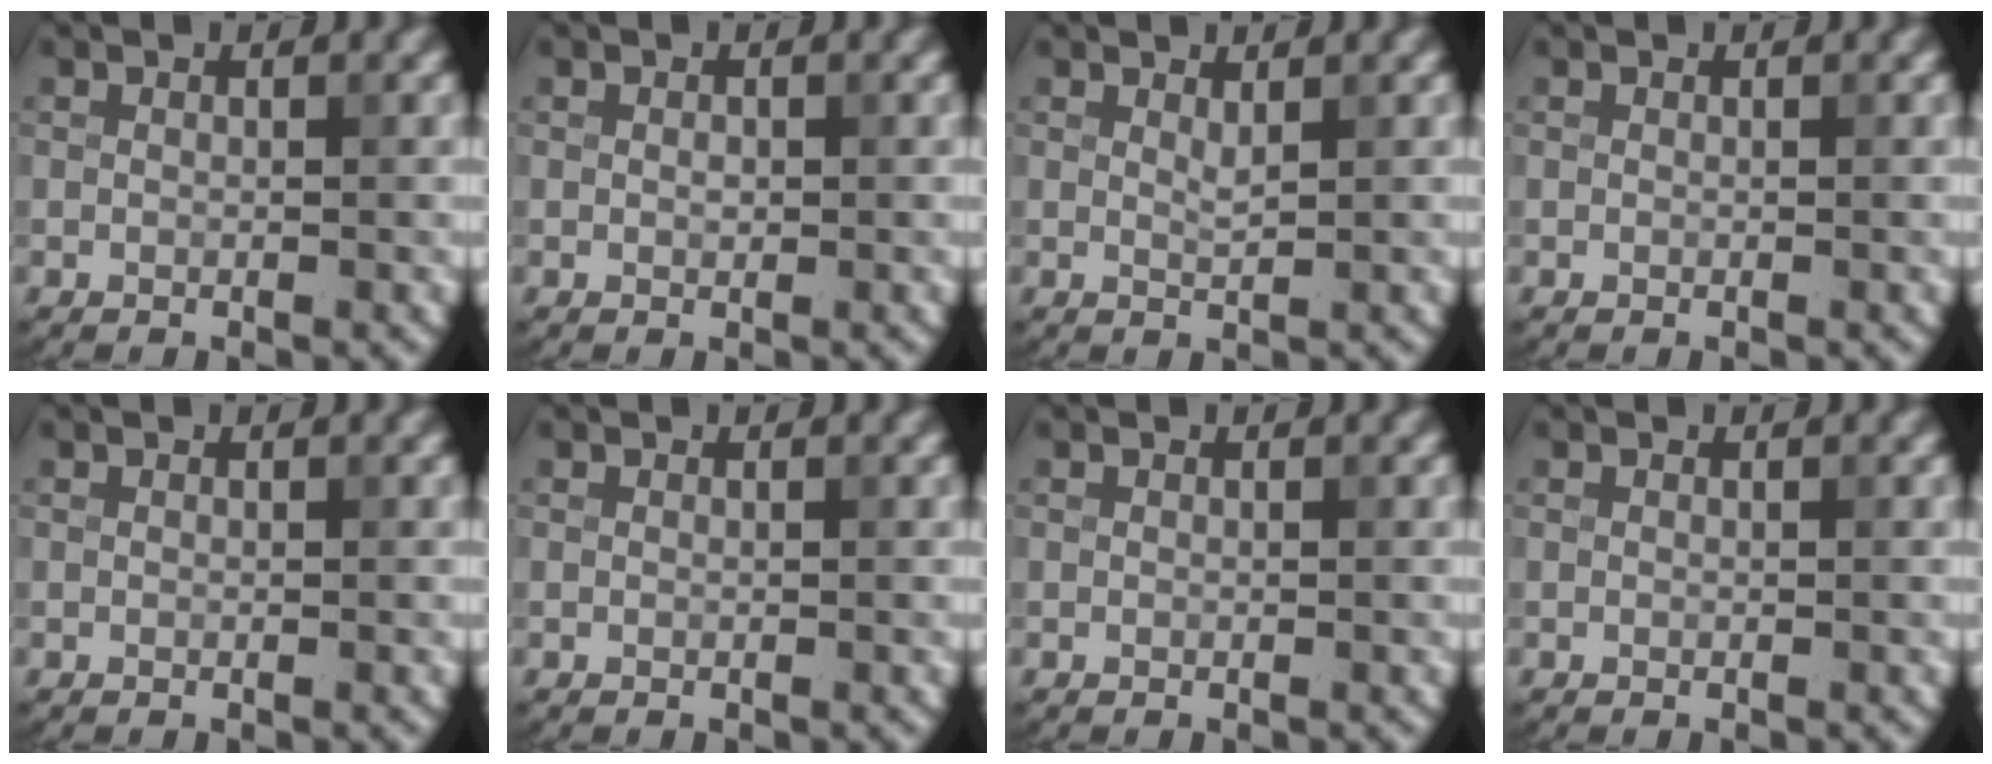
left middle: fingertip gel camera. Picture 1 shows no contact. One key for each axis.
{"total": 0.5, "fx": 0.0, "fy": 0.4, "fz": 0.4, "tx": -0.006, "ty": -0.001, "tz": 0.000}
{"total": 0.8, "fx": 0.5, "fy": 0.1, "fz": 0.5, "tx": -0.011, "ty": -0.002, "tz": 0.011}
{"total": 0.0}
{"total": 0.0}
{"total": 0.0}
{"total": 0.0}
{"total": 0.0}